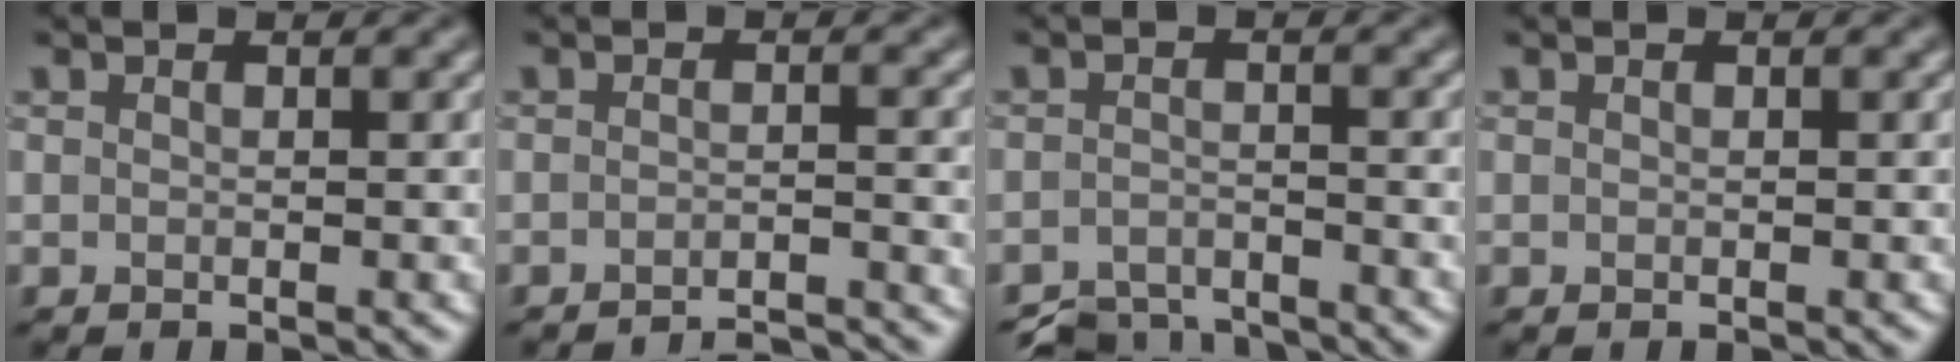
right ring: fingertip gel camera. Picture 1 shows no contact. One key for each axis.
{"total": 4.4, "fx": -4.3, "fy": 0.2, "fz": 1.1, "tx": -0.018, "ty": 0.006, "tz": -0.060}
{"total": 5.0, "fx": -4.7, "fy": 1.2, "fz": 1.0, "tx": -0.020, "ty": -0.009, "tz": -0.088}
{"total": 0.0}